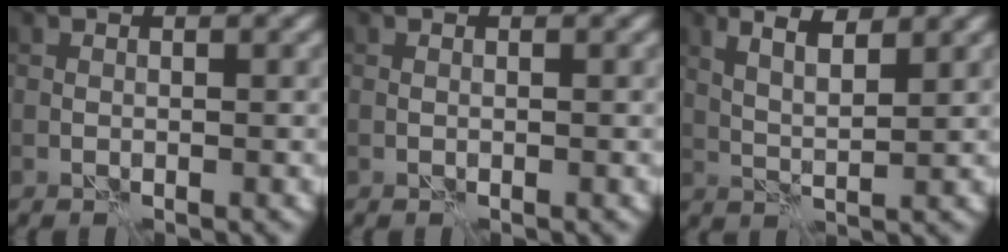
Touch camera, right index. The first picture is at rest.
{"total": 0.0}
{"total": 3.4, "force": [2.0, 0.7, 2.6], "torque": [-0.048, 0.002, 0.037]}